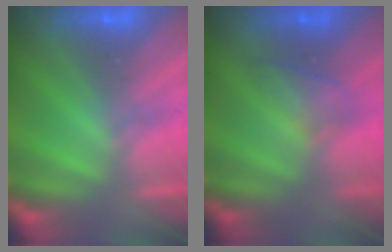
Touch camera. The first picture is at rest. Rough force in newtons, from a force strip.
{"total": 2.2}